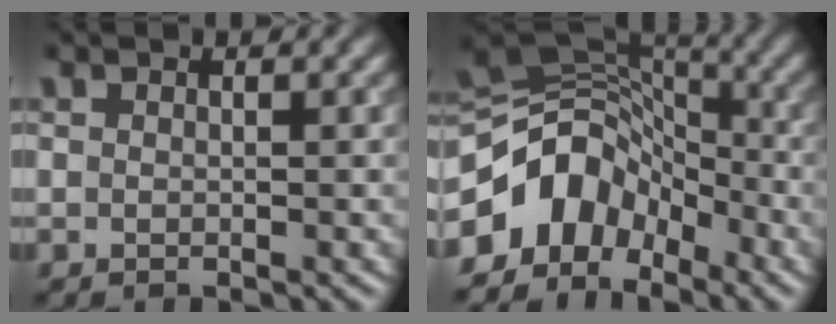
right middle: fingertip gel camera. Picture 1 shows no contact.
{"total": 8.3, "force": [-4.1, 6.0, 4.1], "torque": [-0.066, 0.015, -0.093]}